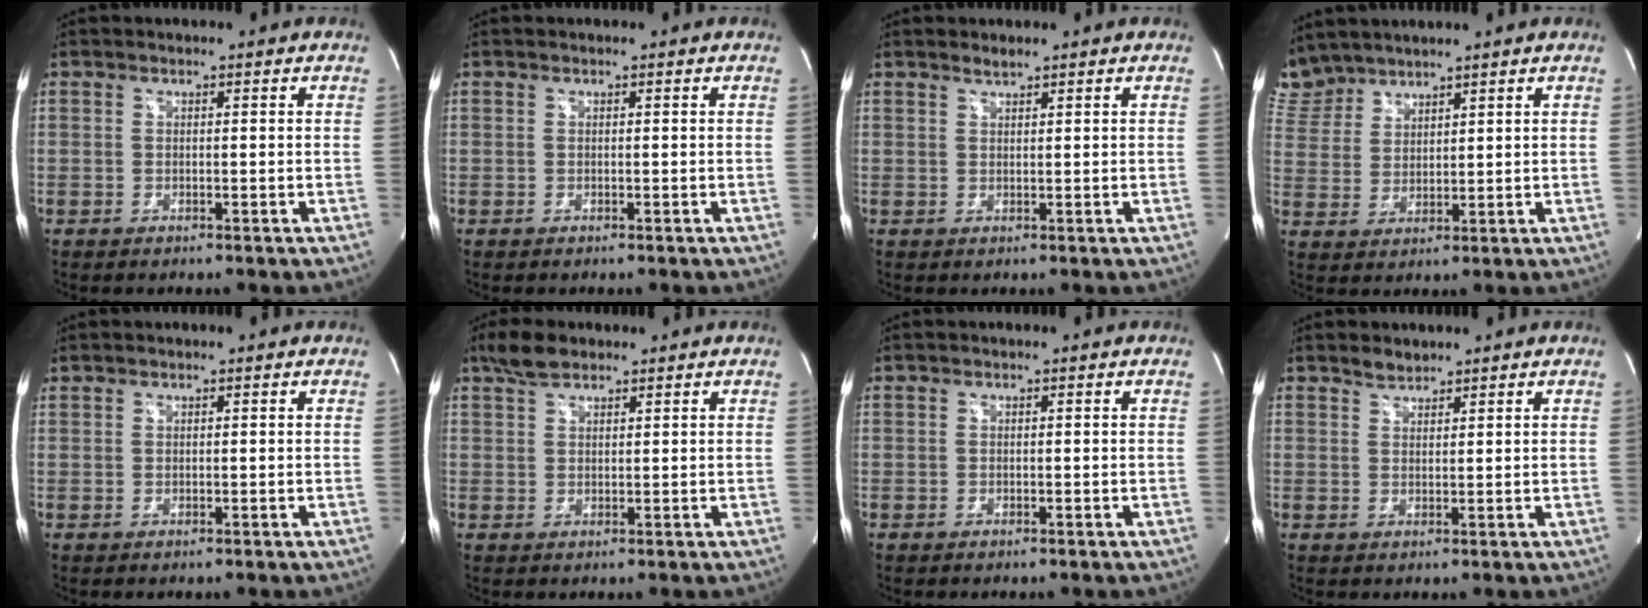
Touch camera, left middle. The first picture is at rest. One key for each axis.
{"total": 0.0}
{"total": 1.1, "fx": 1.1, "fy": 0.0, "fz": 0.3, "tx": -0.010, "ty": 0.000, "tz": 0.022}
{"total": 6.9, "fx": 6.5, "fy": 2.2, "fz": 0.1, "tx": -0.014, "ty": 0.014, "tz": 0.146}
{"total": 0.8, "fx": 0.8, "fy": 0.0, "fz": 0.1, "tx": -0.010, "ty": 0.012, "tz": 0.020}
{"total": 4.0, "fx": 3.1, "fy": 1.6, "fz": 1.9, "tx": -0.045, "ty": 0.010, "tz": 0.062}
{"total": 0.0}
{"total": 1.9, "fx": 1.8, "fy": 0.6, "fz": 0.2, "tx": -0.005, "ty": 0.001, "tz": 0.035}